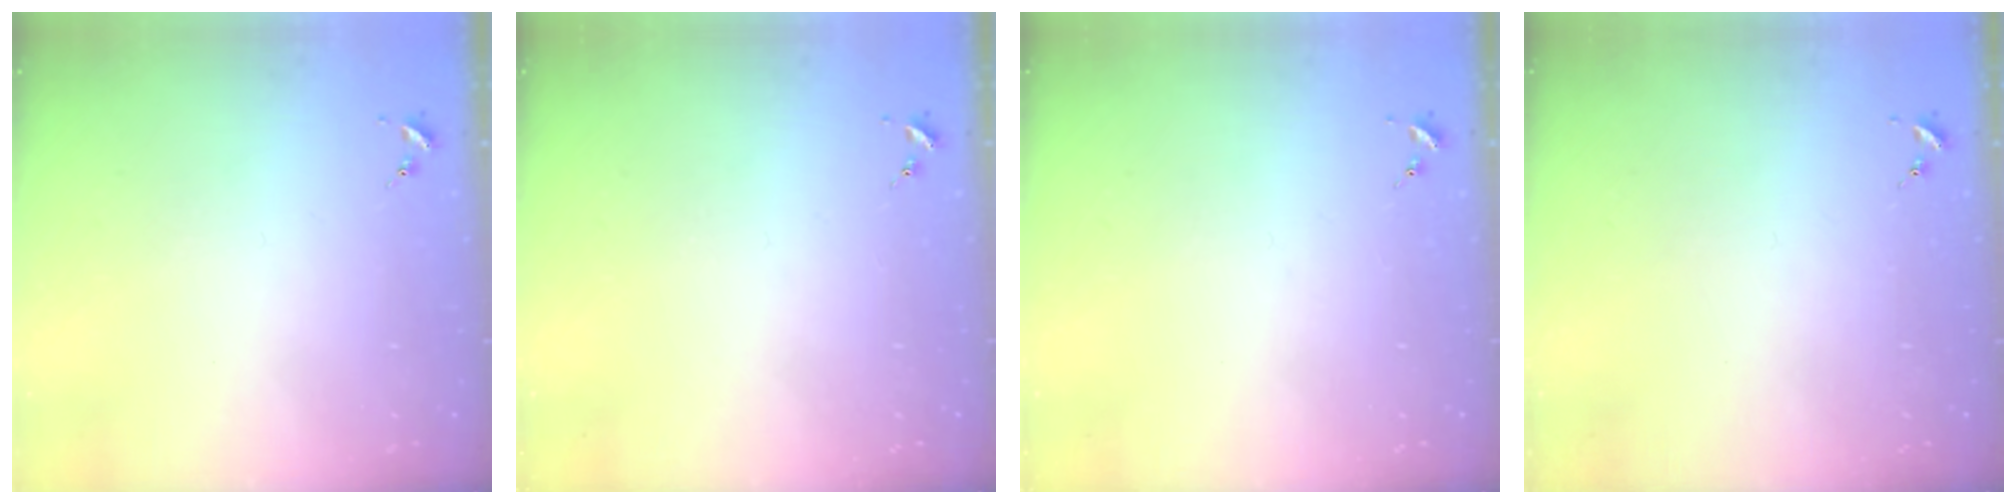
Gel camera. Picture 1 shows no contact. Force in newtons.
{"total": 0.0}
{"total": 0.0}
{"total": 0.0}